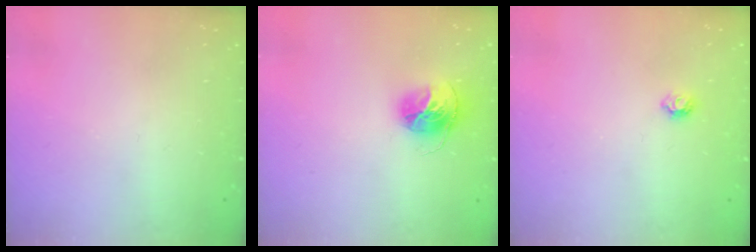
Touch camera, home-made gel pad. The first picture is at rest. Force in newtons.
{"total": 13.9, "press": 13.8, "slide": 1.4}
{"total": 4.9, "press": 4.9, "slide": 0.8}